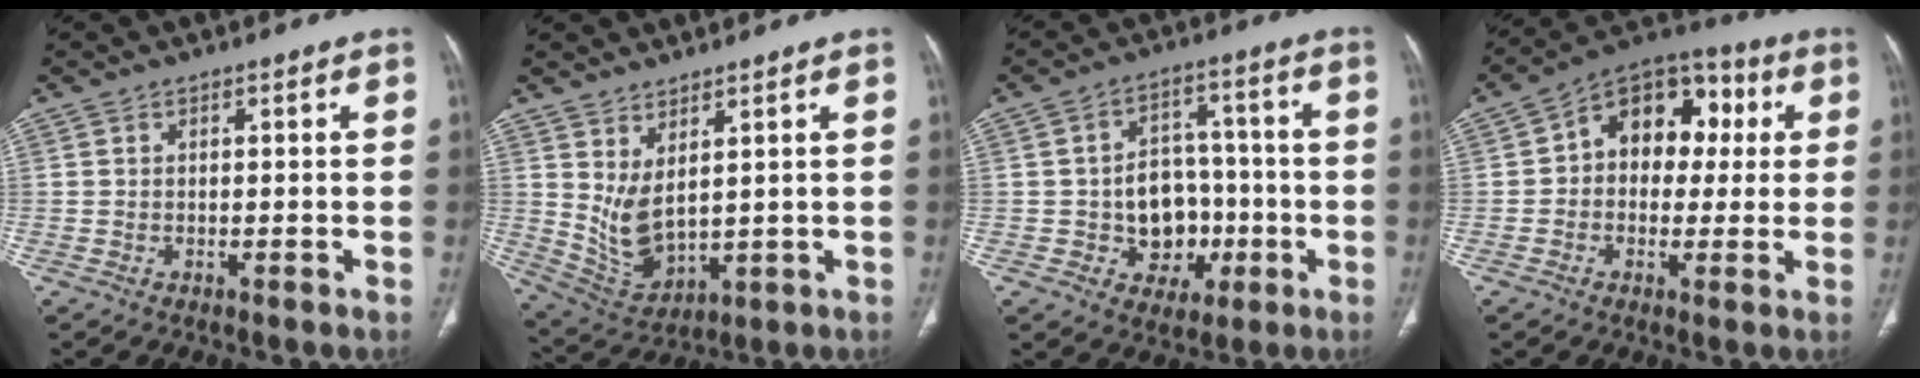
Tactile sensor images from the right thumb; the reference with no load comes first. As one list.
[{"total": 7.9, "force": [2.6, 3.8, 6.4], "torque": [-0.117, -0.034, 0.074]}, {"total": 11.0, "force": [-2.4, 8.8, 6.1], "torque": [-0.040, 0.033, -0.028]}, {"total": 13.9, "force": [2.2, 10.1, 9.3], "torque": [-0.085, 0.032, 0.019]}]